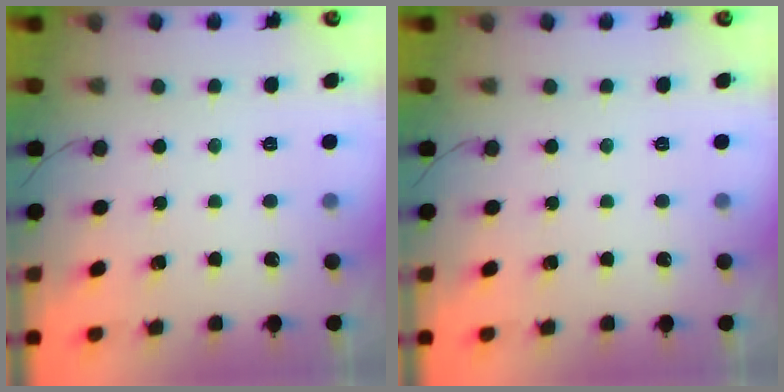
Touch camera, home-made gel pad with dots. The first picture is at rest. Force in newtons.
{"total": 0.0}